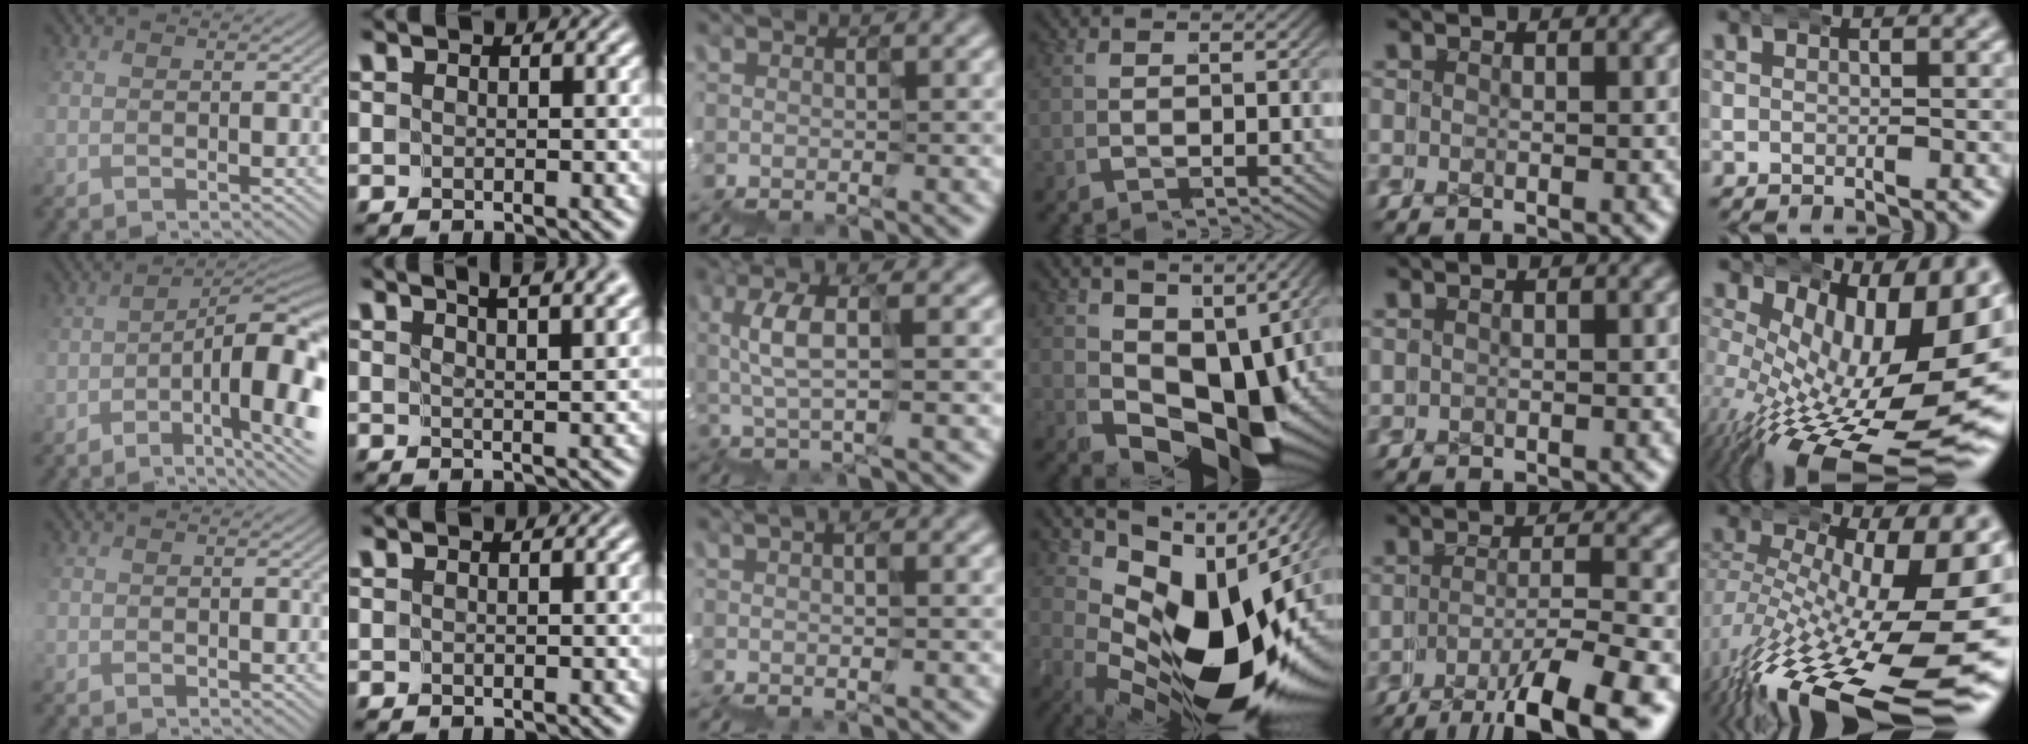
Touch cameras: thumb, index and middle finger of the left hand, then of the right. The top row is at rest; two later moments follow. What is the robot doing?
{"motion": "wrap", "object": "duck tape"}